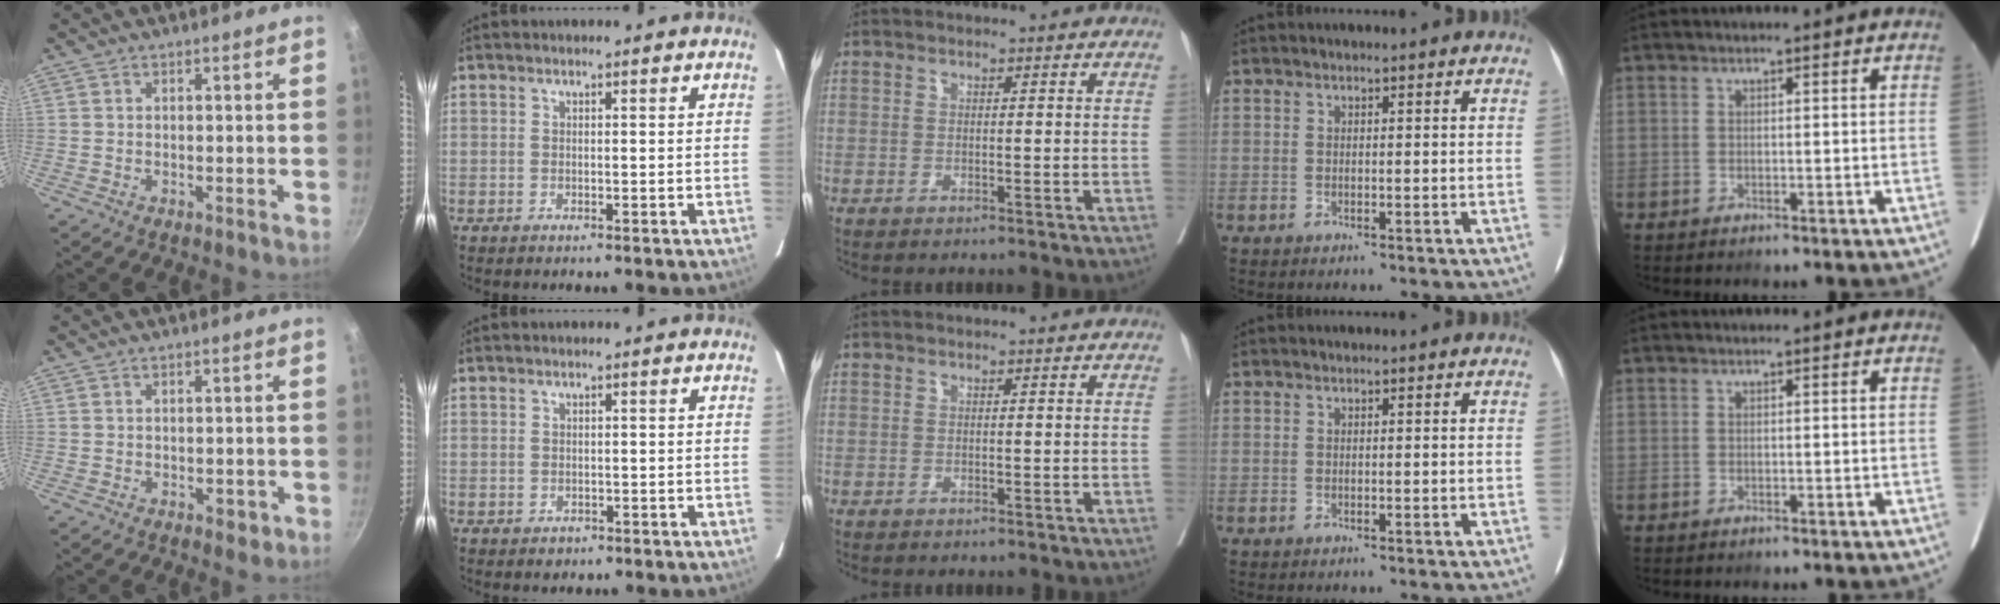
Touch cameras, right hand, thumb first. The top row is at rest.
{"thumb": {"total": 2.0, "force": [-0.7, 1.2, 1.4], "torque": [-0.011, 0.003, -0.006]}, "index": {"total": 1.2, "force": [-0.6, 1.0, 0.2], "torque": [-0.004, 0.002, -0.003]}}